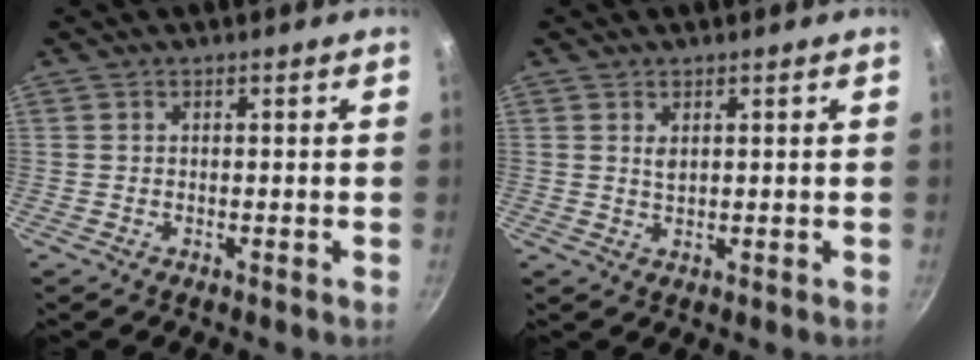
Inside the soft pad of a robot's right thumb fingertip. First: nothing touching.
{"total": 1.7, "force": [0.8, 0.9, 1.2], "torque": [-0.021, -0.004, 0.015]}